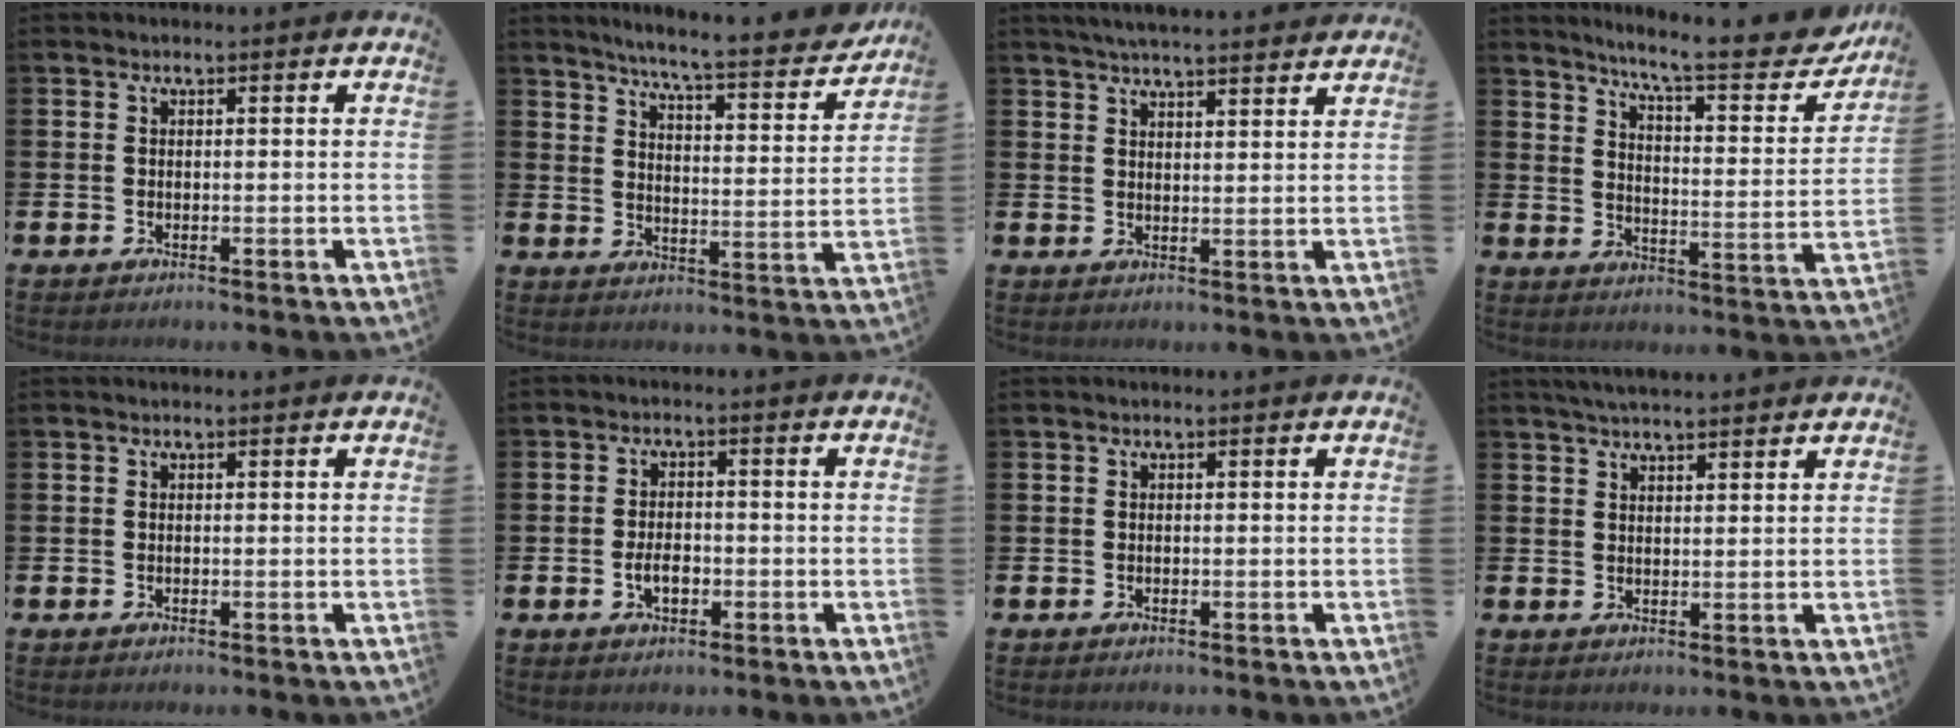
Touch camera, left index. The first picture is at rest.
{"total": 6.4, "force": [5.9, -0.1, 2.4], "torque": [-0.057, -0.052, 0.094]}
{"total": 4.1, "force": [4.0, -0.1, 0.9], "torque": [-0.026, -0.017, 0.072]}
{"total": 8.9, "force": [7.6, 1.3, 4.4], "torque": [-0.095, -0.052, 0.122]}
{"total": 0.0}
{"total": 2.9, "force": [-0.7, 1.7, 2.2], "torque": [-0.029, -0.001, -0.017]}
{"total": 0.0}
{"total": 3.3, "force": [3.2, 0.2, 0.8], "torque": [-0.023, -0.008, 0.059]}